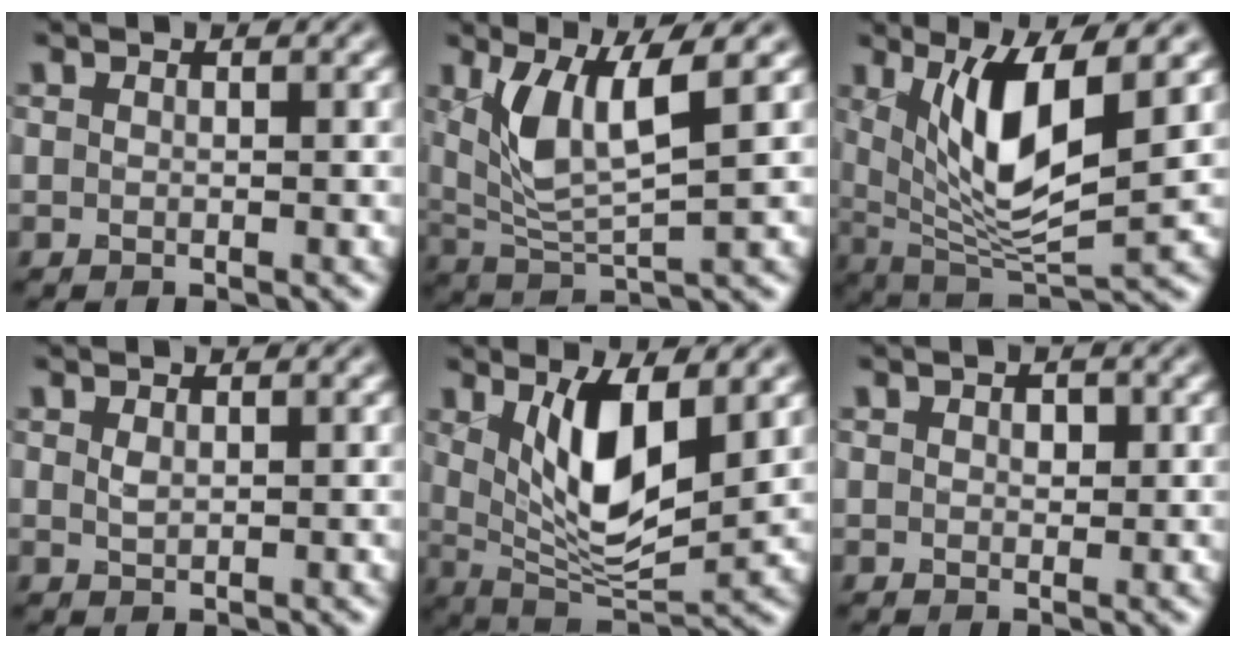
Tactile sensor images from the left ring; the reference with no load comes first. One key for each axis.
{"total": 6.1, "fx": 2.0, "fy": 1.9, "fz": 5.5, "tx": -0.123, "ty": -0.010, "tz": 0.046}
{"total": 8.2, "fx": 2.3, "fy": 2.5, "fz": 7.5, "tx": -0.139, "ty": -0.019, "tz": 0.047}
{"total": 0.8, "fx": 0.4, "fy": 0.4, "fz": 0.6, "tx": -0.017, "ty": -0.001, "tz": 0.010}
{"total": 7.5, "fx": 2.2, "fy": 2.7, "fz": 6.7, "tx": -0.130, "ty": -0.019, "tz": 0.043}
{"total": 1.2, "fx": 0.4, "fy": 0.8, "fz": 0.8, "tx": -0.012, "ty": 0.002, "tz": 0.005}